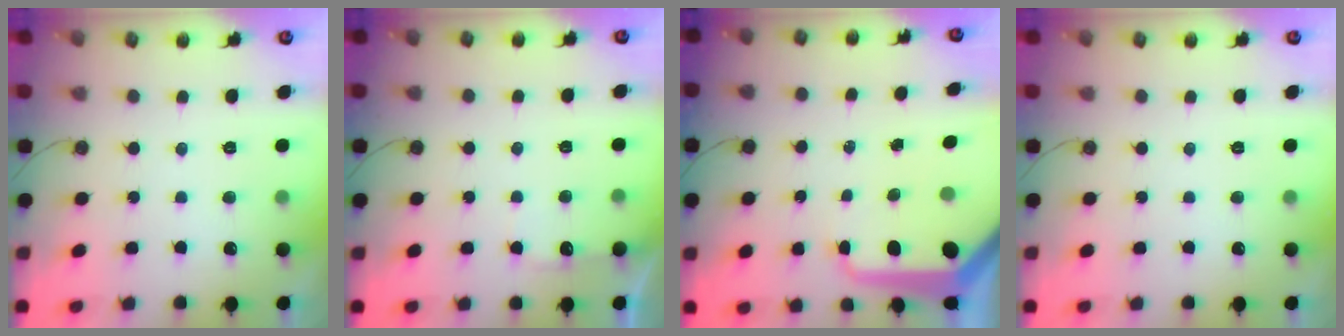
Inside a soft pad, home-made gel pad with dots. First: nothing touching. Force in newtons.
{"total": 4.1, "press": 4.1, "slide": 0.7}
{"total": 13.7, "press": 13.6, "slide": 1.4}
{"total": 0.0}